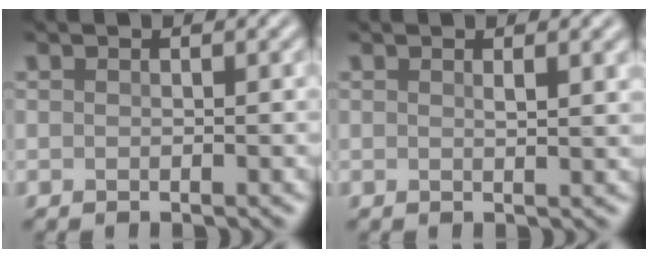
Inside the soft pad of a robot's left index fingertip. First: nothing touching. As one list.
[{"total": 1.7, "force": [0.7, 0.5, 1.5], "torque": [-0.013, 0.002, 0.008]}]